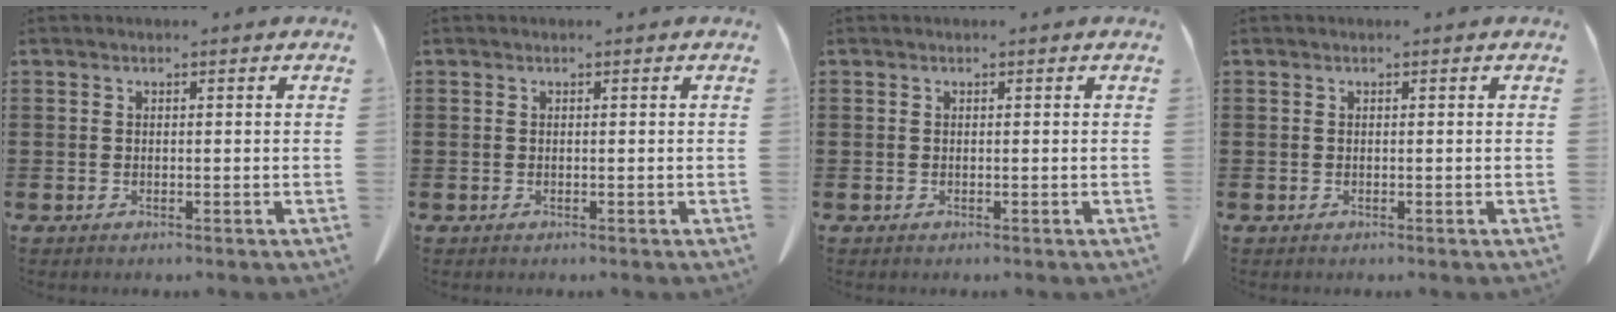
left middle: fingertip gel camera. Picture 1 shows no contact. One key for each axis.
{"total": 0.0}
{"total": 0.0}
{"total": 0.0}